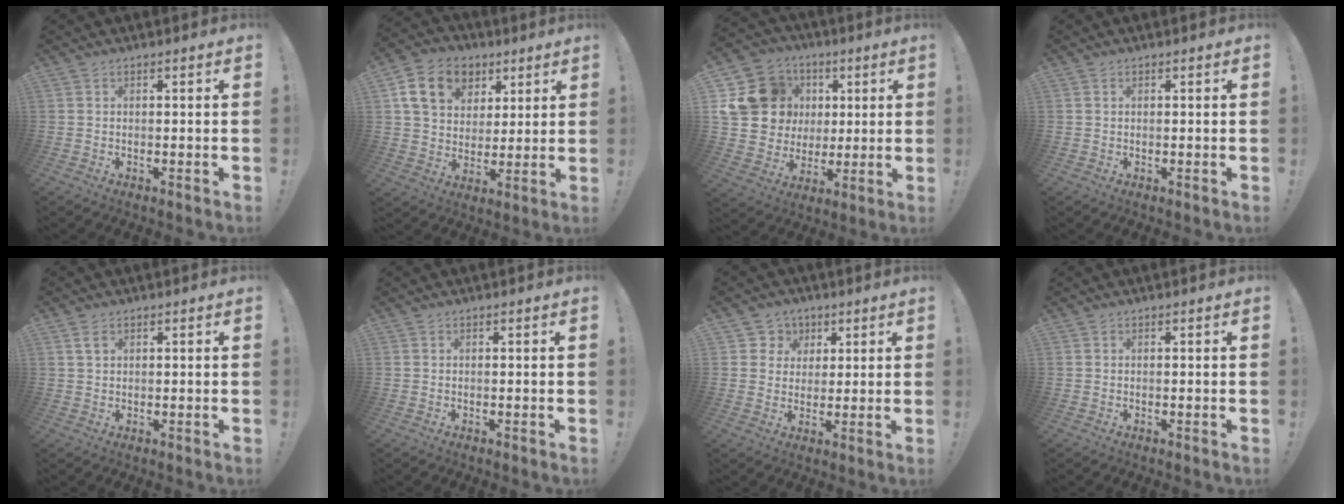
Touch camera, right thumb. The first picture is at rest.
{"total": 15.4, "force": [6.7, 11.7, 7.4], "torque": [-0.104, -0.024, 0.131]}
{"total": 19.2, "force": [4.6, 16.8, 8.2], "torque": [-0.131, -0.008, 0.118]}
{"total": 0.5, "force": [0.2, 0.5, 0.1], "torque": [-0.007, 0.003, 0.005]}
{"total": 2.1, "force": [1.1, 1.2, 1.3], "torque": [-0.016, -0.004, 0.018]}
{"total": 0.0}
{"total": 6.4, "force": [2.1, 6.0, 0.7], "torque": [-0.006, -0.018, 0.043]}
{"total": 0.0}